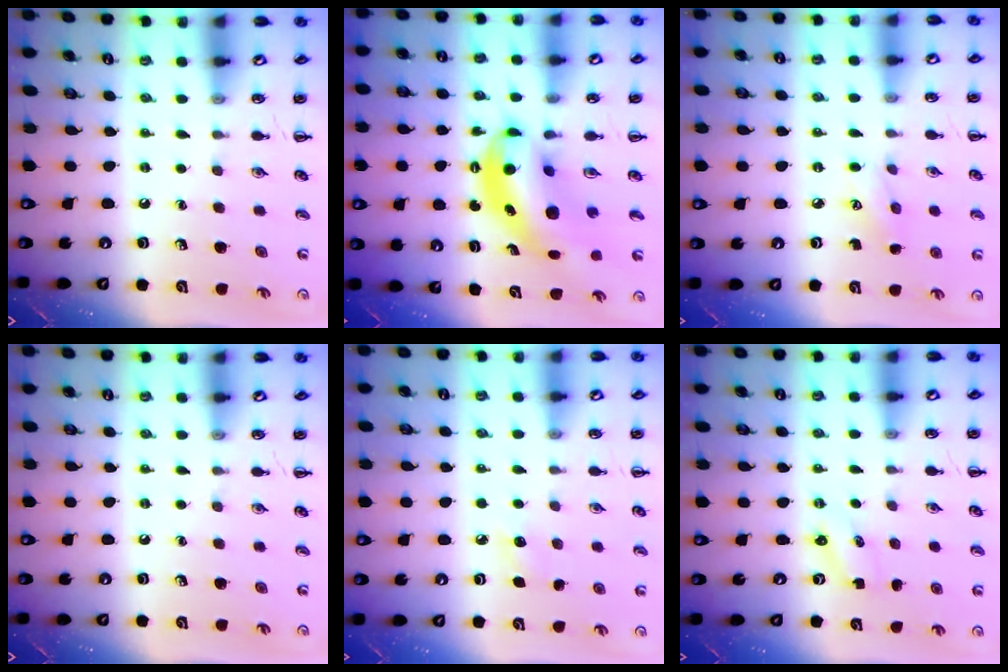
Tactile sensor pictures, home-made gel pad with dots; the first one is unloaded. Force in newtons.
{"total": 8.2, "press": 8.0, "slide": 1.7}
{"total": 6.0, "press": 5.8, "slide": 1.3}
{"total": 0.0}
{"total": 4.3, "press": 4.2, "slide": 1.1}
{"total": 2.3, "press": 2.2, "slide": 0.7}